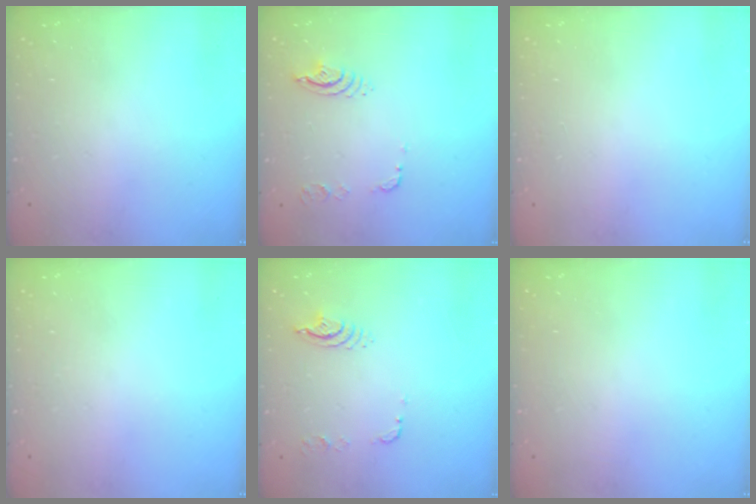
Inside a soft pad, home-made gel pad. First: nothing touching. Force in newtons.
{"total": 9.4, "press": 9.4, "slide": 1.1}
{"total": 0.0}
{"total": 0.0}
{"total": 8.3, "press": 8.3, "slide": 0.8}
{"total": 0.0}